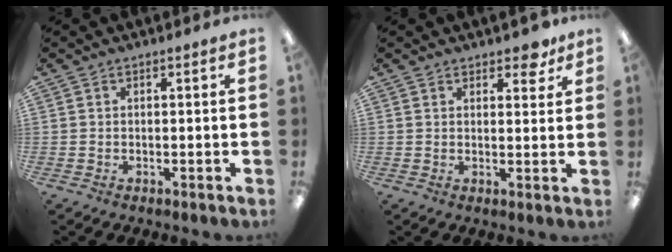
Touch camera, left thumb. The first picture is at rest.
{"total": 4.3, "force": [3.3, 2.1, 1.7], "torque": [-0.008, -0.014, 0.055]}